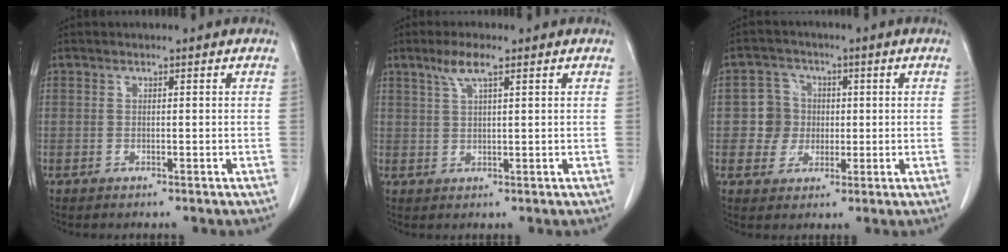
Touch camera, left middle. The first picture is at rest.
{"total": 3.7, "force": [2.3, 0.4, 2.9], "torque": [-0.064, 0.006, 0.046]}
{"total": 5.1, "force": [0.2, 5.1, 0.7], "torque": [-0.014, 0.015, 0.006]}